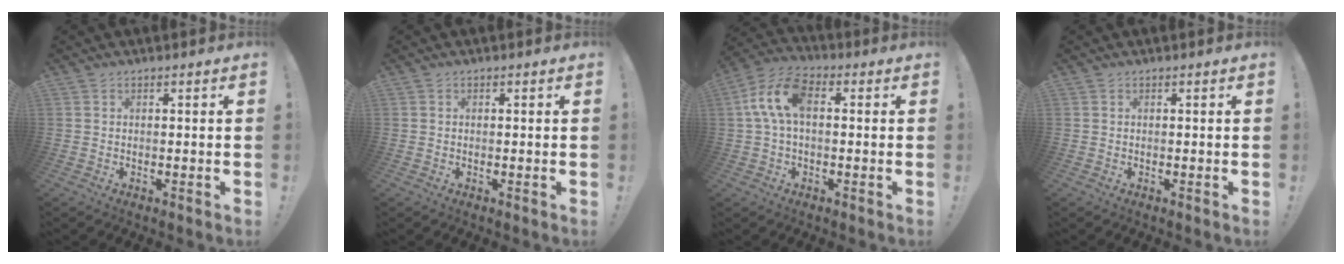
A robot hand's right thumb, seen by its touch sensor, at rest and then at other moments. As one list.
[{"total": 0.0}, {"total": 10.9, "force": [1.4, 6.2, 8.9], "torque": [-0.176, 0.015, 0.030]}, {"total": 0.0}]